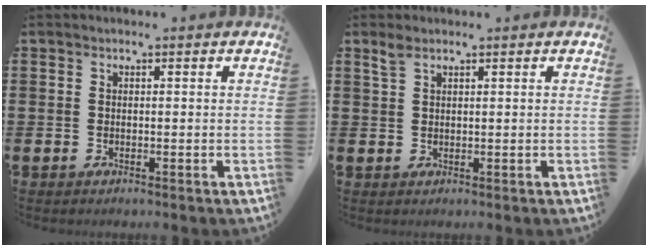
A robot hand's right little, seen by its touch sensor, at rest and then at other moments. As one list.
[{"total": 0.9, "force": [0.3, 0.3, 0.8], "torque": [-0.019, 0.005, 0.005]}]